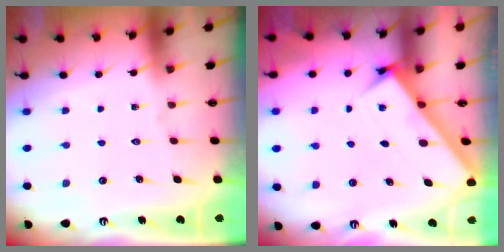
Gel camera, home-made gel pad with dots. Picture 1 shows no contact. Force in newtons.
{"total": 2.9, "press": 2.9, "slide": 0.2}